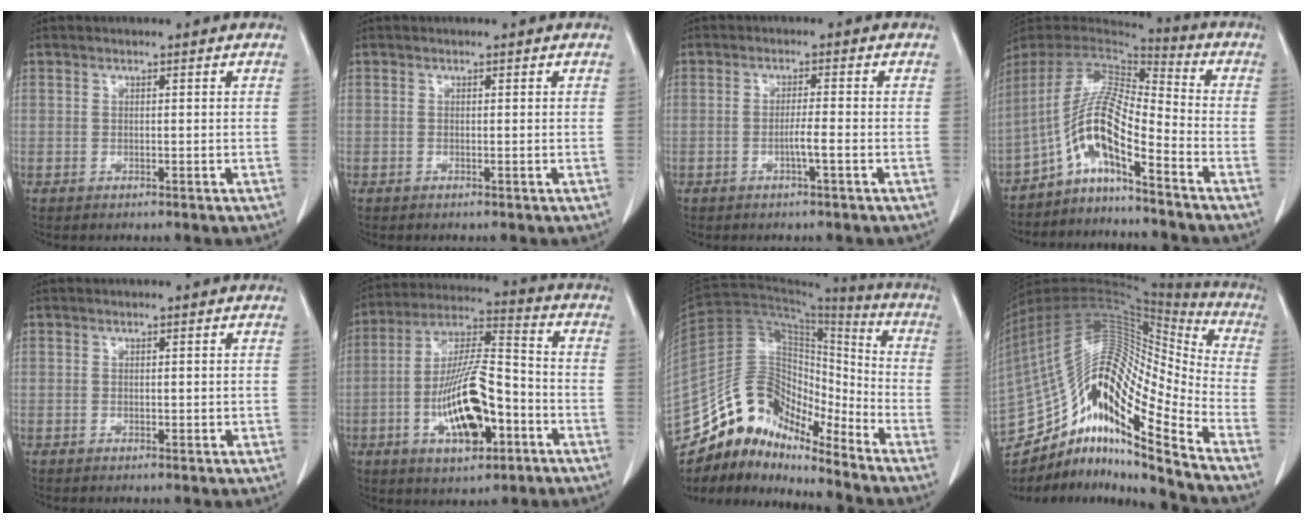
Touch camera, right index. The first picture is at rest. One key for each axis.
{"total": 0.0}
{"total": 3.4, "fx": -1.3, "fy": -0.2, "fz": 3.1, "tx": -0.050, "ty": 0.000, "tz": -0.025}
{"total": 10.9, "fx": -6.6, "fy": 1.1, "fz": 8.6, "tx": -0.161, "ty": 0.019, "tz": -0.123}
{"total": 0.6, "fx": 0.0, "fy": 0.5, "fz": 0.4, "tx": -0.004, "ty": 0.000, "tz": 0.002}
{"total": 15.3, "fx": -5.0, "fy": 5.0, "fz": 13.6, "tx": -0.257, "ty": 0.009, "tz": -0.081}
{"total": 14.7, "fx": -12.5, "fy": 5.6, "fz": 5.4, "tx": -0.082, "ty": 0.079, "tz": -0.225}
{"total": 24.5, "fx": -15.3, "fy": 5.1, "fz": 18.5, "tx": -0.350, "ty": 0.032, "tz": -0.274}